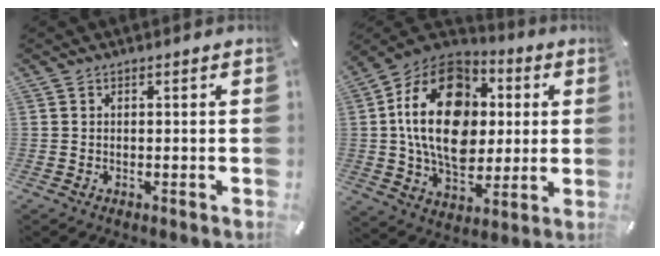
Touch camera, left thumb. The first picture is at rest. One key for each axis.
{"total": 22.8, "fx": 2.9, "fy": 16.3, "fz": 15.6, "tx": -0.293, "ty": 0.005, "tz": 0.050}